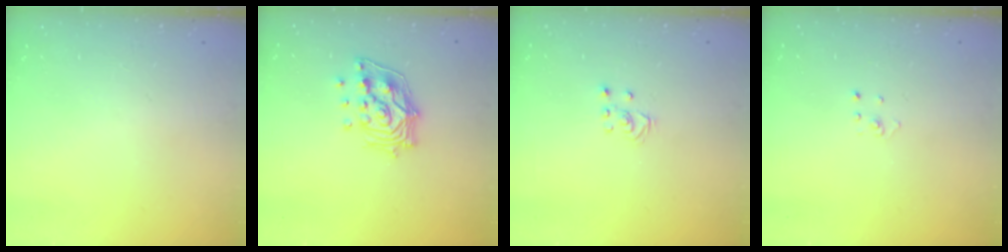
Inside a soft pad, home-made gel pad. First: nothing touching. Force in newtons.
{"total": 13.9, "press": 13.8, "slide": 1.8}
{"total": 2.5, "press": 2.5, "slide": 0.2}
{"total": 1.5, "press": 1.5, "slide": 0.1}